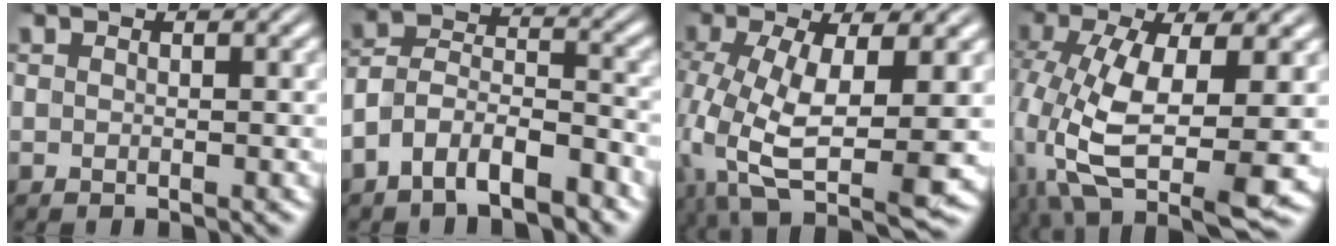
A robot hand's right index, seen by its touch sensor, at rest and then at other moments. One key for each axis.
{"total": 8.5, "fx": -4.3, "fy": 6.6, "fz": 3.2, "tx": -0.086, "ty": -0.027, "tz": -0.081}
{"total": 9.3, "fx": -2.5, "fy": 5.2, "fz": 7.3, "tx": -0.168, "ty": -0.056, "tz": -0.011}
{"total": 10.3, "fx": -2.8, "fy": 5.3, "fz": 8.4, "tx": -0.191, "ty": -0.055, "tz": -0.016}